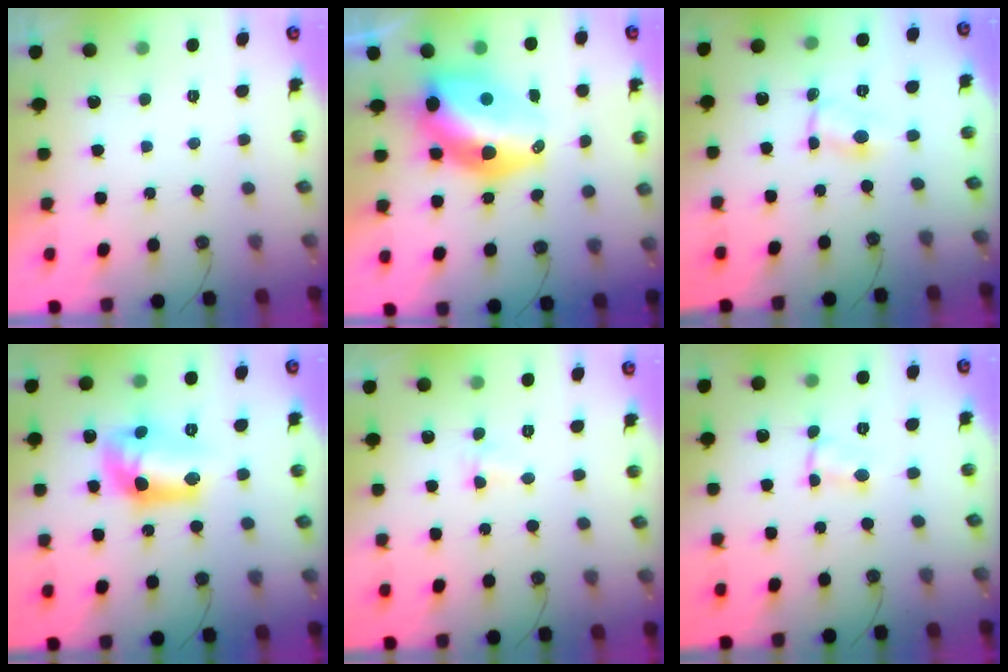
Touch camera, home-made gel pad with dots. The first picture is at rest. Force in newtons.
{"total": 16.5, "press": 16.4, "slide": 1.5}
{"total": 1.3, "press": 1.3, "slide": 0.2}
{"total": 16.1, "press": 15.6, "slide": 4.1}
{"total": 2.5, "press": 2.1, "slide": 1.4}
{"total": 1.1, "press": 1.1, "slide": 0.2}